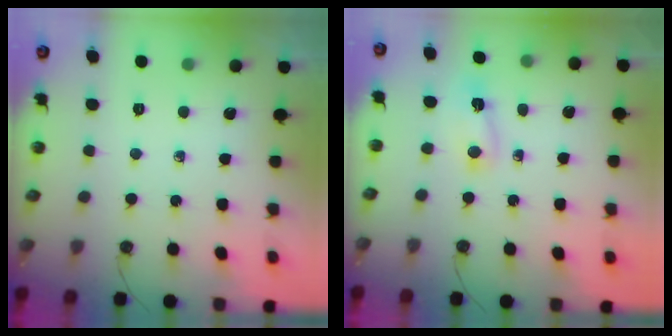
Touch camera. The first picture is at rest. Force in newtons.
{"total": 2.4, "press": 2.3, "slide": 0.6}